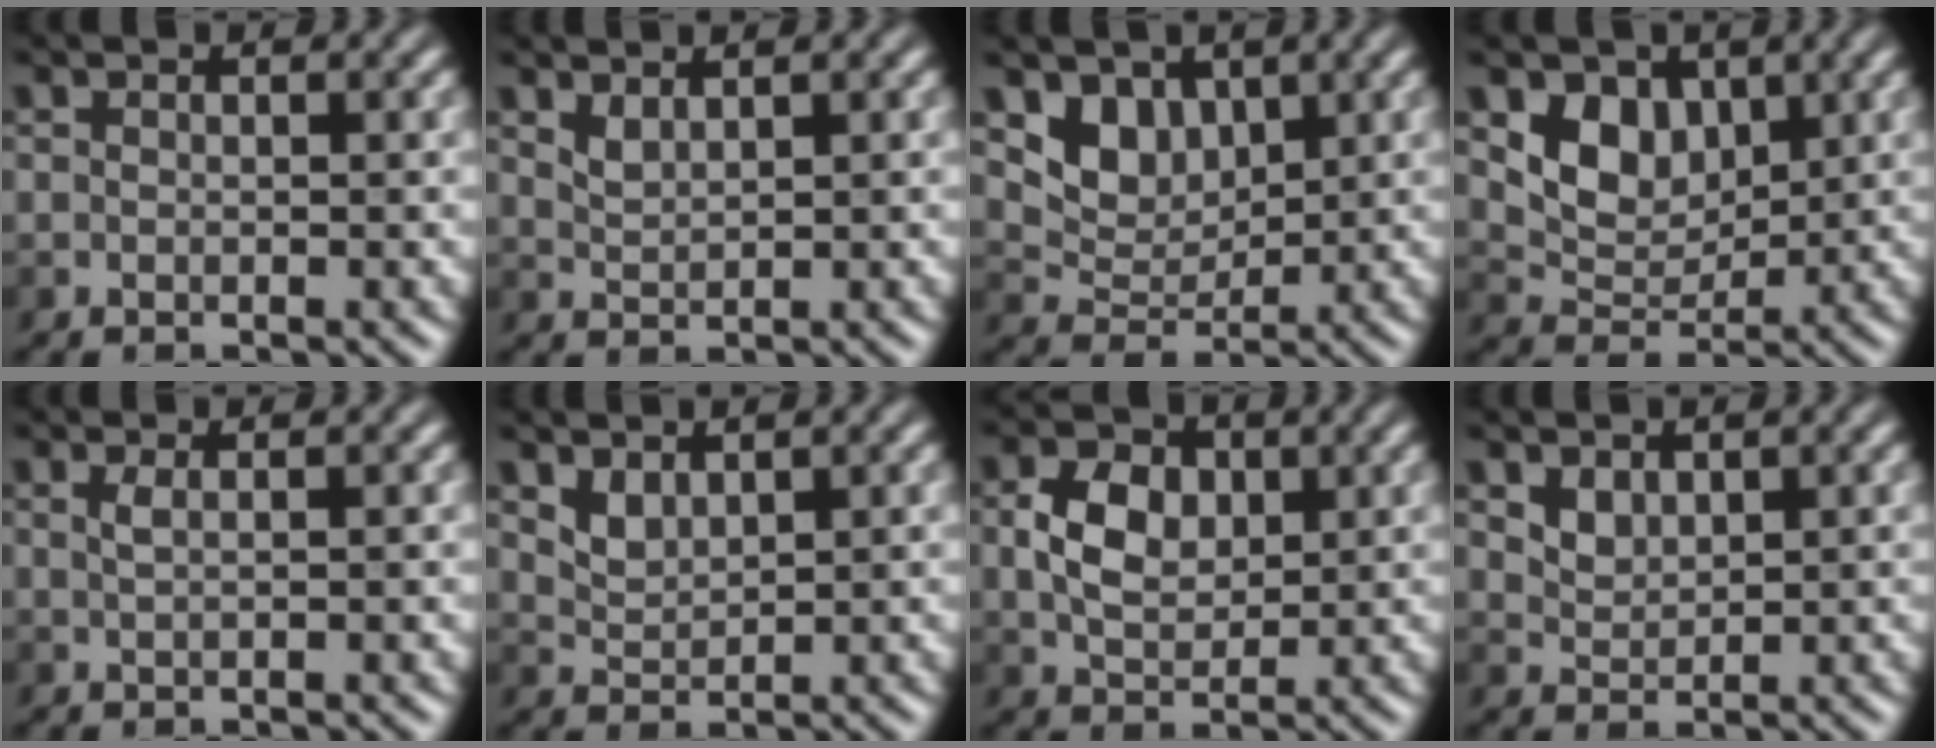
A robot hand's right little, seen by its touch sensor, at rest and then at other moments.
{"total": 1.3, "force": [1.1, 0.3, 0.6], "torque": [-0.017, -0.002, 0.026]}
{"total": 4.2, "force": [2.2, 3.0, 2.0], "torque": [-0.045, -0.025, 0.051]}
{"total": 4.5, "force": [1.8, 3.3, 2.5], "torque": [-0.050, -0.011, 0.032]}
{"total": 1.1, "force": [0.4, 0.4, 0.9], "torque": [-0.012, 0.002, 0.006]}
{"total": 1.8, "force": [1.3, 0.9, 0.8], "torque": [-0.020, -0.004, 0.033]}
{"total": 4.4, "force": [0.9, 3.2, 2.9], "torque": [-0.063, 0.001, 0.014]}
{"total": 1.7, "force": [1.1, 1.1, 0.7], "torque": [-0.015, -0.003, 0.027]}